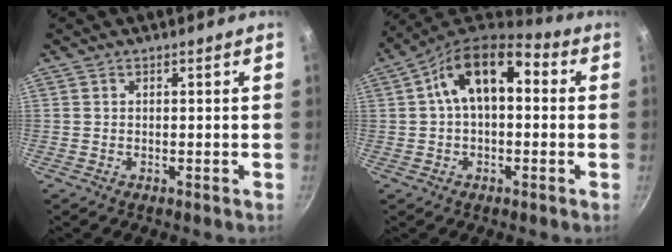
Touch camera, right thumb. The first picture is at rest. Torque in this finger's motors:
{"motor_torque": [-0.79, 1.33, 0.53, 0.78, 0.13]}